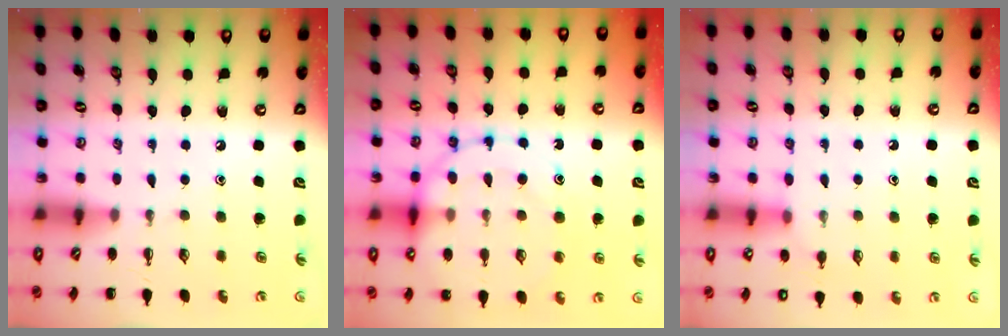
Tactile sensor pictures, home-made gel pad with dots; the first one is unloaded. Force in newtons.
{"total": 16.6, "press": 16.5, "slide": 2.0}
{"total": 7.7, "press": 7.6, "slide": 1.5}